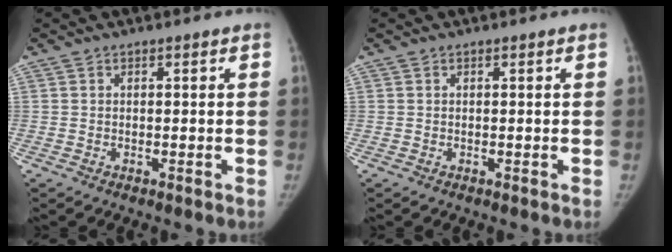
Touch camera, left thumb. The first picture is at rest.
{"total": 0.0}